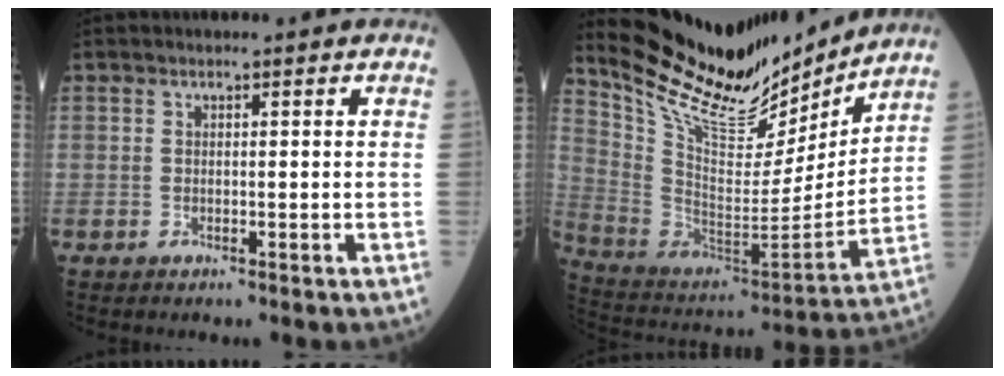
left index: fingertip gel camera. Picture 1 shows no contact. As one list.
[{"total": 20.3, "force": [18.1, 4.6, 7.8], "torque": [-0.152, -0.037, 0.307]}]